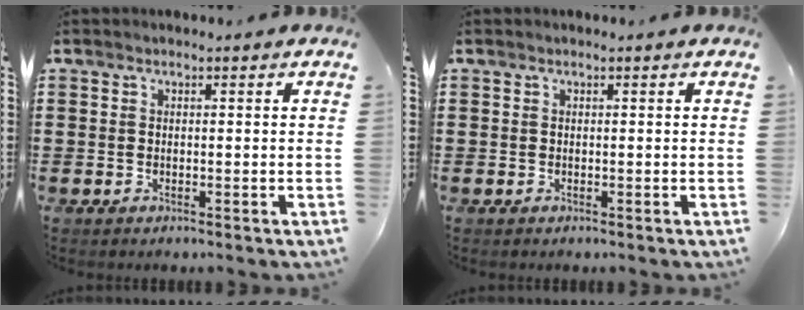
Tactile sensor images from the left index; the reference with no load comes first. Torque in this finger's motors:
{"motor_torque": [-0.20, 0.30, 0.00, -0.01]}